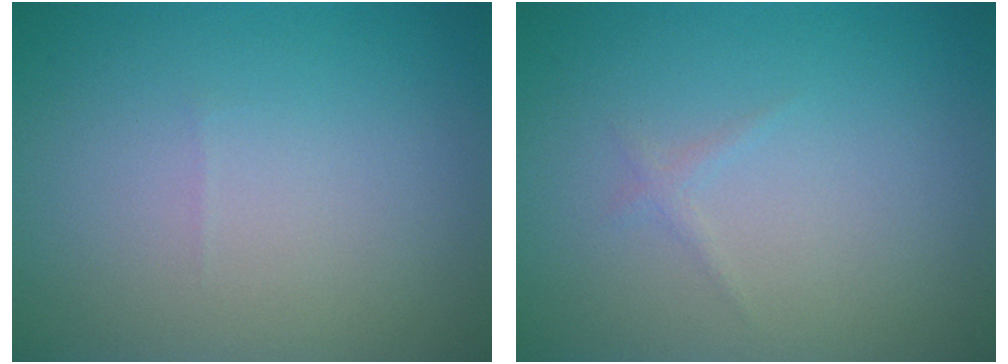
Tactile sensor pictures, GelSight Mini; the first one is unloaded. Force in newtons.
{"total": 0.6, "press": 0.6, "slide": 0.0}